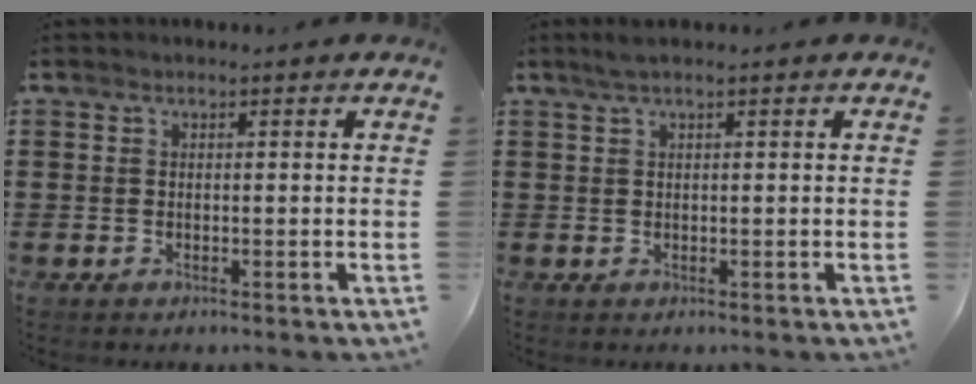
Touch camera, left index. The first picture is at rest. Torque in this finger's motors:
{"motor_torque": [0.63, -0.62, 0.12, 0.05]}